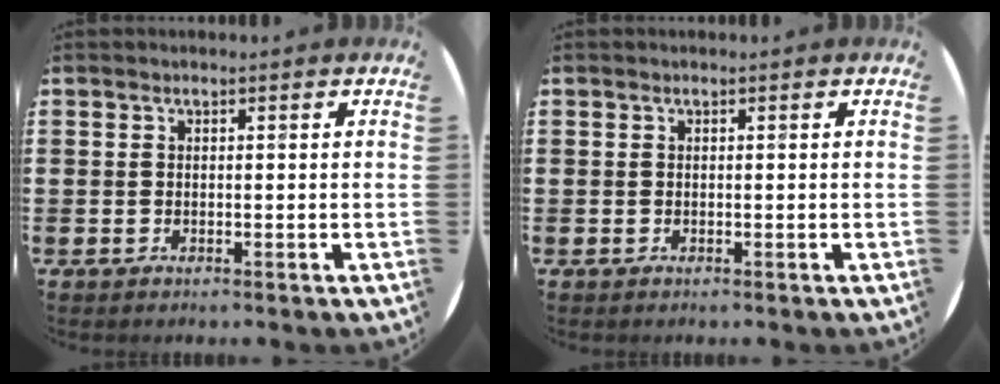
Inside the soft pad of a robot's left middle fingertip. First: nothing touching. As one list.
[{"total": 0.0}]